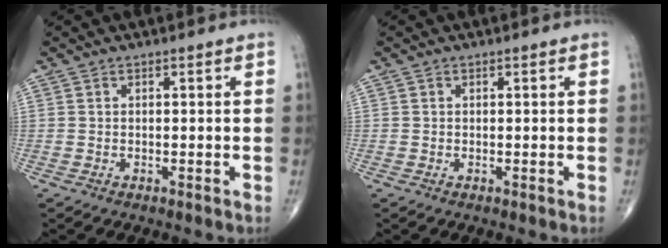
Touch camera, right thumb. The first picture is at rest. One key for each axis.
{"total": 0.0}